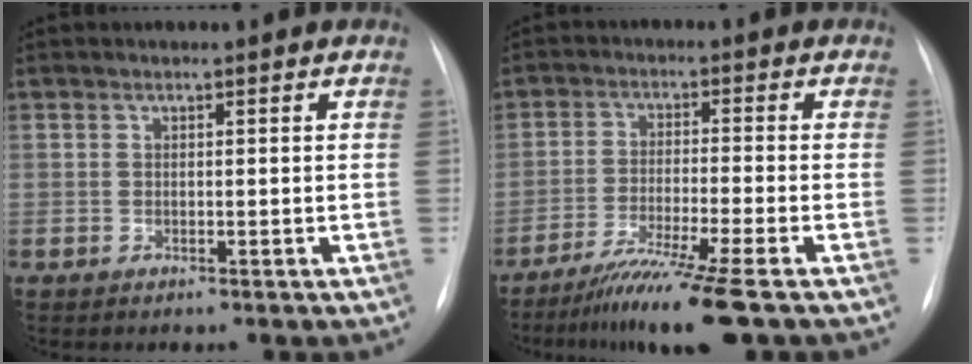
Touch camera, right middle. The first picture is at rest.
{"total": 10.2, "force": [-7.4, -2.0, 6.7], "torque": [-0.112, -0.040, -0.127]}